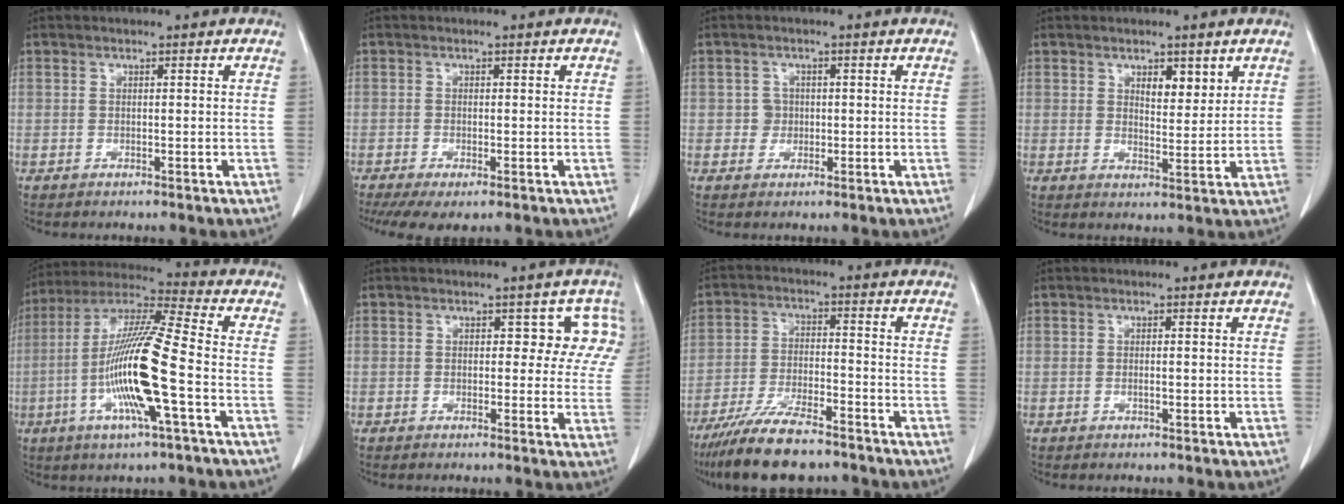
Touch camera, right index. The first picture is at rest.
{"total": 5.3, "force": [-3.2, 1.7, 3.9], "torque": [-0.065, -0.014, -0.054]}
{"total": 2.0, "force": [-0.1, 2.0, 0.1], "torque": [0.005, 0.007, -0.003]}
{"total": 3.9, "force": [2.2, 1.7, 2.7], "torque": [-0.040, -0.006, 0.037]}
{"total": 15.9, "force": [-4.0, 0.4, 15.4], "torque": [-0.308, -0.006, -0.083]}
{"total": 5.4, "force": [1.7, 3.5, 3.8], "torque": [-0.010, 0.020, 0.010]}
{"total": 11.6, "force": [-9.4, 2.3, 6.3], "torque": [-0.113, -0.026, -0.161]}
{"total": 0.5, "force": [-0.1, 0.1, 0.5], "torque": [-0.007, 0.000, -0.002]}